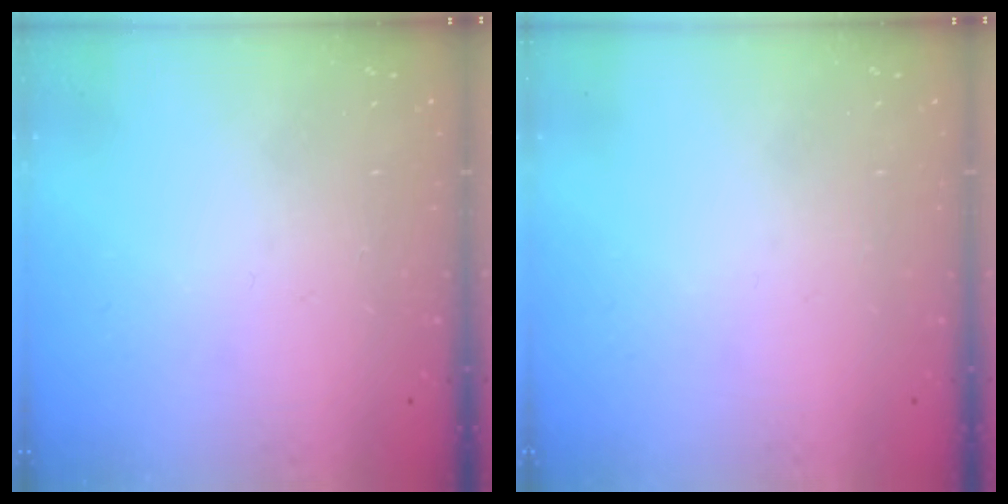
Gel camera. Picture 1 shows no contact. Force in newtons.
{"total": 0.0}